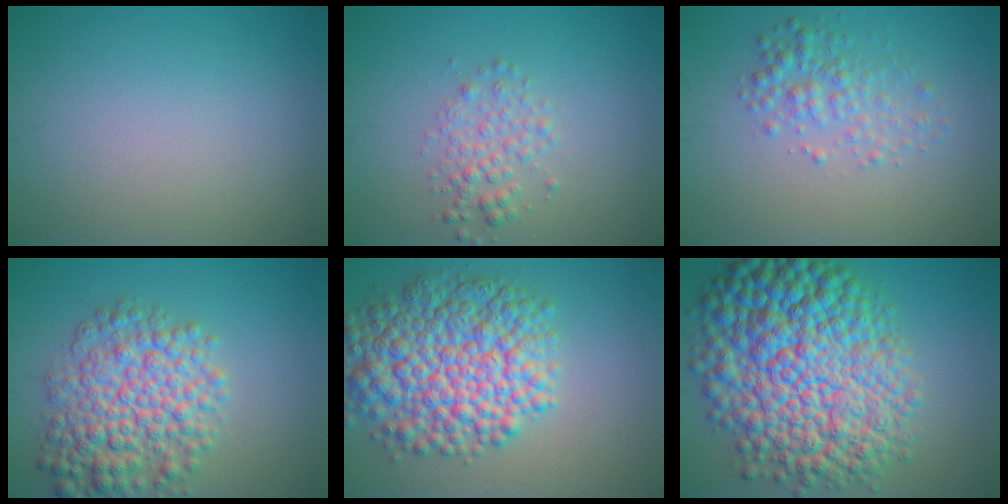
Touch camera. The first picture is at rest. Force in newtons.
{"total": 2.4, "press": 2.4, "slide": 0.1}
{"total": 2.8, "press": 2.8, "slide": 0.0}
{"total": 7.3, "press": 7.3, "slide": 0.1}
{"total": 10.4, "press": 10.3, "slide": 0.3}
{"total": 15.6, "press": 15.6, "slide": 0.2}